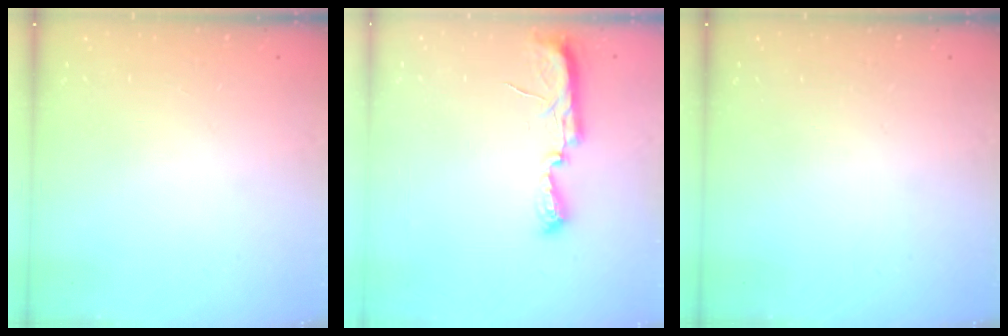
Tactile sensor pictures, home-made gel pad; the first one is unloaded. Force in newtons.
{"total": 9.8, "press": 8.5, "slide": 4.8}
{"total": 0.0}